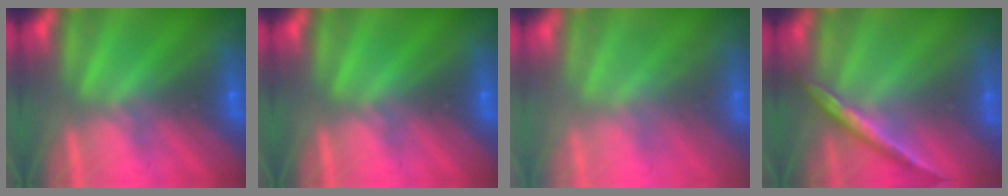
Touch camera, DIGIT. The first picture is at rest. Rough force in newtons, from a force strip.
{"total": 0.0}
{"total": 2.2}
{"total": 1.5}